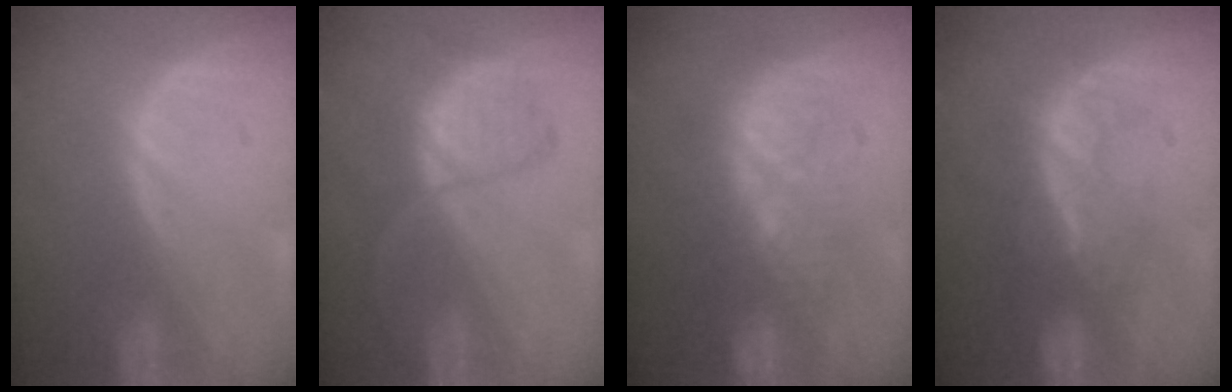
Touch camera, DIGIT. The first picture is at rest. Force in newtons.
{"total": 6.5, "press": 6.3, "slide": 1.7}
{"total": 9.1, "press": 8.8, "slide": 2.3}
{"total": 8.1, "press": 7.1, "slide": 3.8}